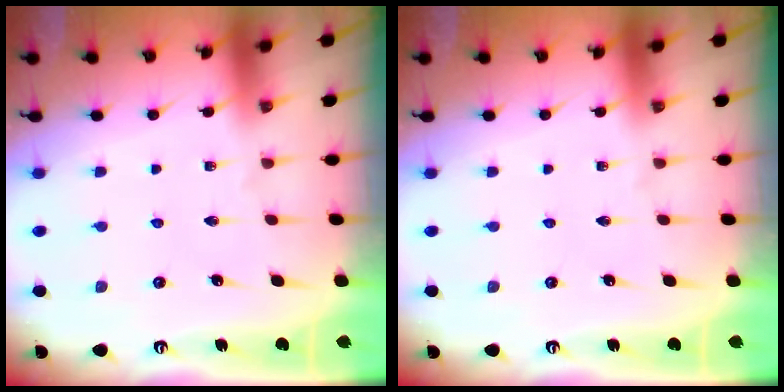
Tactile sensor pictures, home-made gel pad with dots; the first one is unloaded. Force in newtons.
{"total": 0.0}